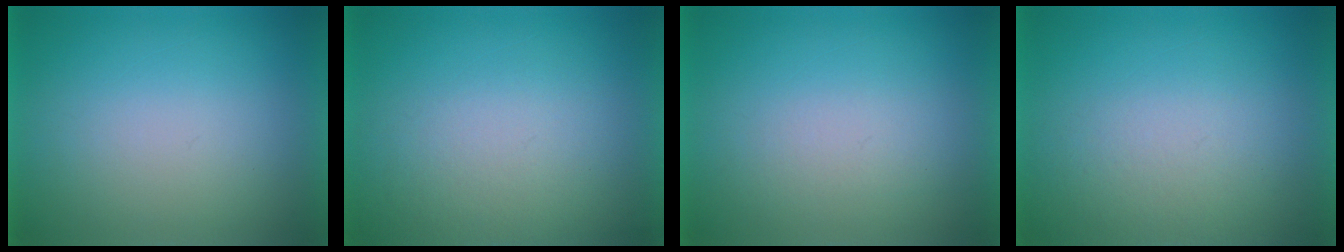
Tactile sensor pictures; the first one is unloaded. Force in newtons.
{"total": 4.4}
{"total": 1.4}
{"total": 4.8}